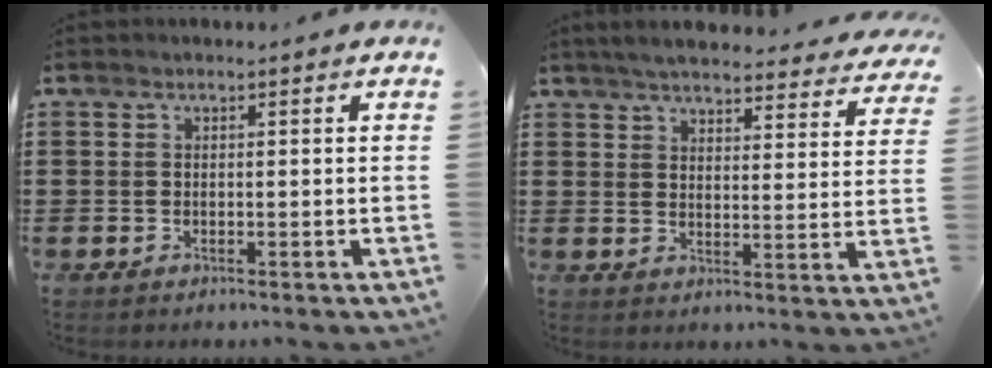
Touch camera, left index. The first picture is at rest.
{"total": 4.9, "force": [4.7, 0.0, 1.6], "torque": [-0.050, -0.024, 0.081]}